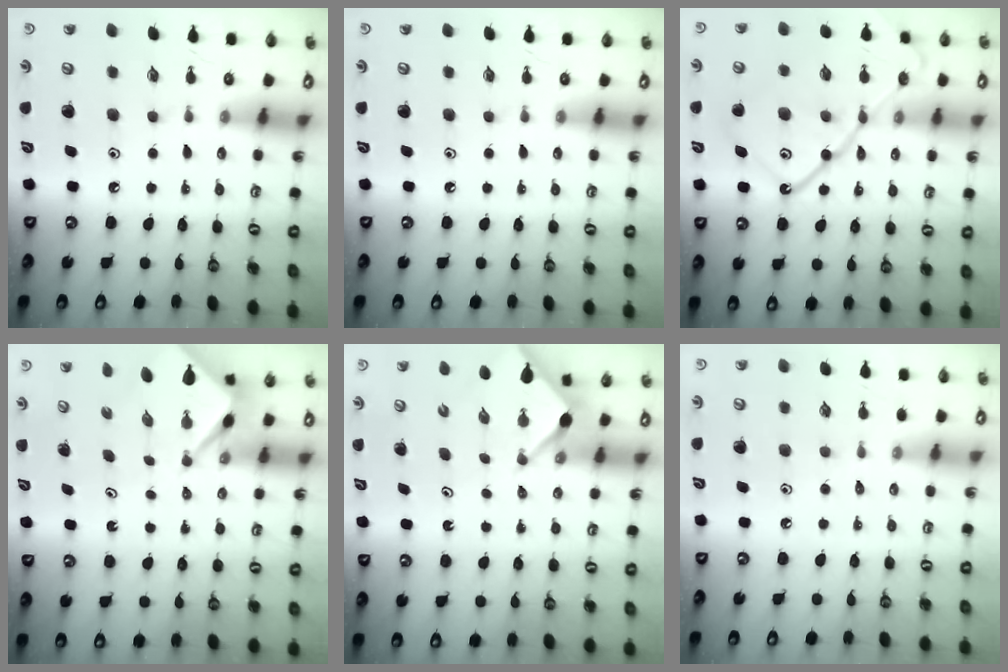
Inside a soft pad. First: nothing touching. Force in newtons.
{"total": 0.0}
{"total": 18.3, "press": 18.2, "slide": 1.8}
{"total": 2.6, "press": 2.6, "slide": 0.1}
{"total": 2.6, "press": 2.5, "slide": 0.3}
{"total": 4.7, "press": 4.6, "slide": 0.7}